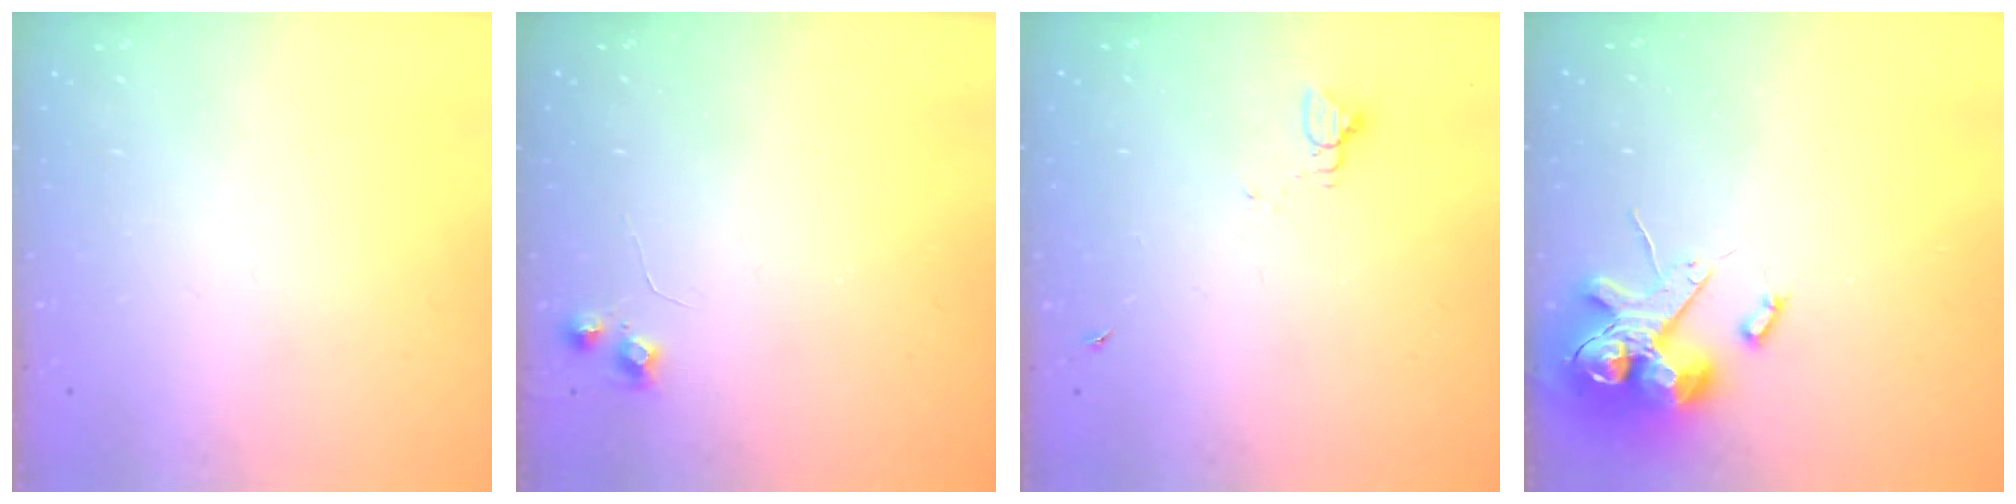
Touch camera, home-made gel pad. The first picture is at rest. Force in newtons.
{"total": 5.3, "press": 5.3, "slide": 0.7}
{"total": 2.3, "press": 2.3, "slide": 0.3}
{"total": 12.3, "press": 12.2, "slide": 1.7}